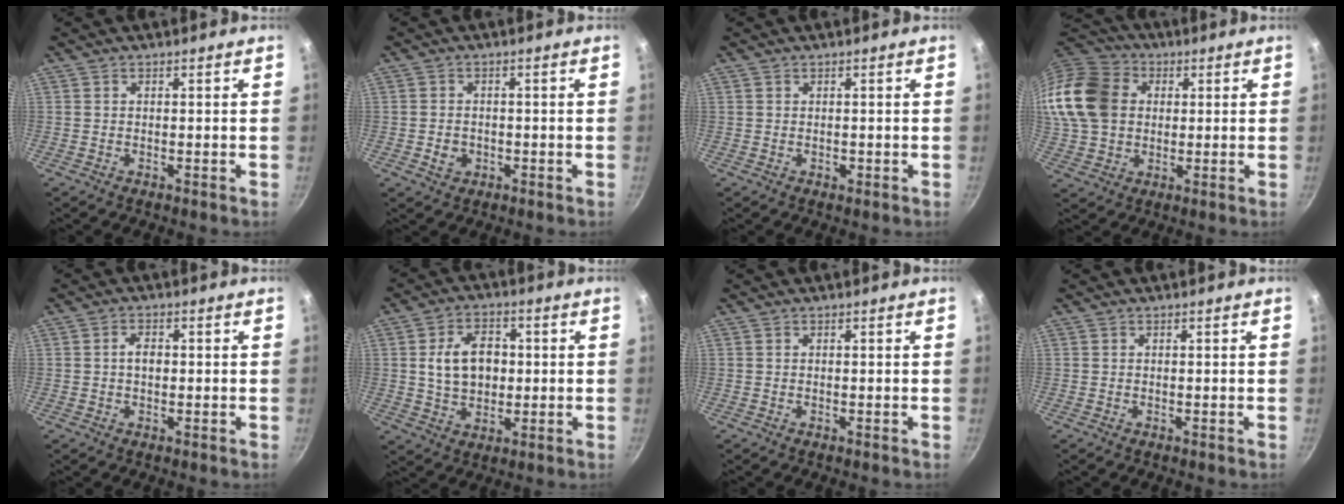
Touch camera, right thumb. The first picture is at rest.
{"total": 3.1, "force": [-0.9, 2.6, 1.4], "torque": [-0.017, 0.009, -0.011]}
{"total": 0.8, "force": [-0.1, 0.6, 0.5], "torque": [-0.003, 0.001, 0.000]}
{"total": 21.3, "force": [3.6, 17.1, 12.1], "torque": [-0.259, 0.029, 0.061]}
{"total": 2.8, "force": [0.1, 1.8, 2.1], "torque": [-0.027, 0.008, 0.000]}
{"total": 10.3, "force": [1.0, 7.4, 7.1], "torque": [-0.096, 0.007, 0.017]}
{"total": 0.0}
{"total": 0.0}